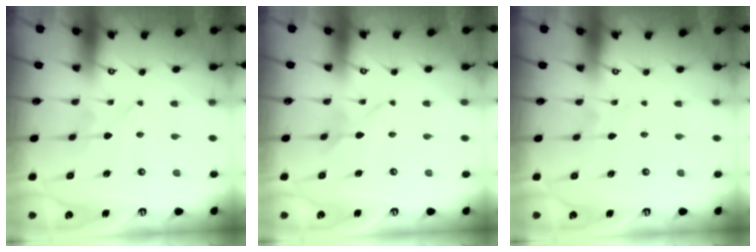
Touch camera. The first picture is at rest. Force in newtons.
{"total": 1.8, "press": 1.7, "slide": 0.3}
{"total": 2.2, "press": 2.1, "slide": 0.3}